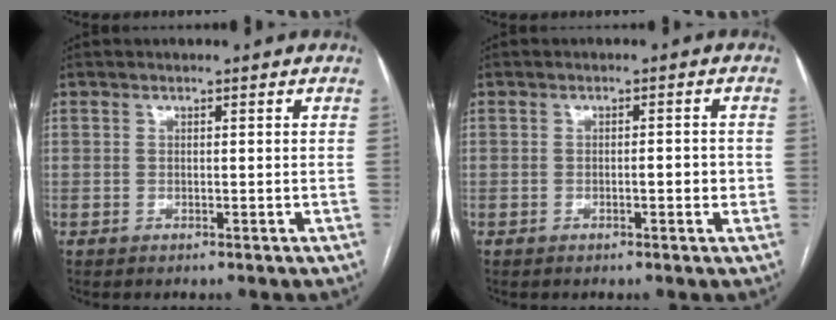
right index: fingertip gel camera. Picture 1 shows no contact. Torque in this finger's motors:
{"motor_torque": [0.56, -0.19, 0.30, 0.04]}